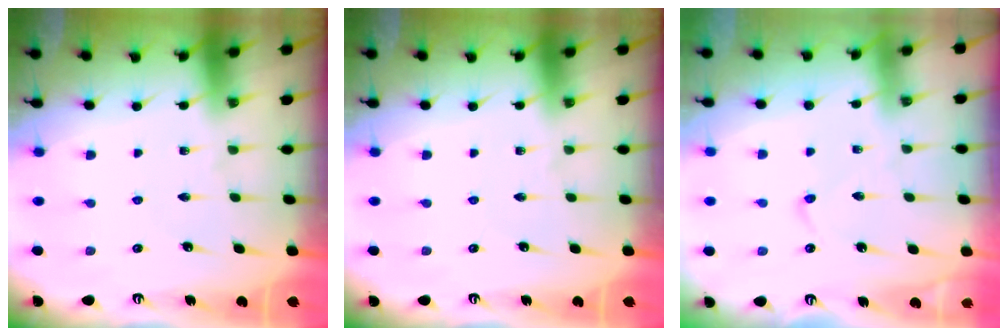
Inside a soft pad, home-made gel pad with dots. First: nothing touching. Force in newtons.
{"total": 0.0}
{"total": 2.1, "press": 2.1, "slide": 0.2}